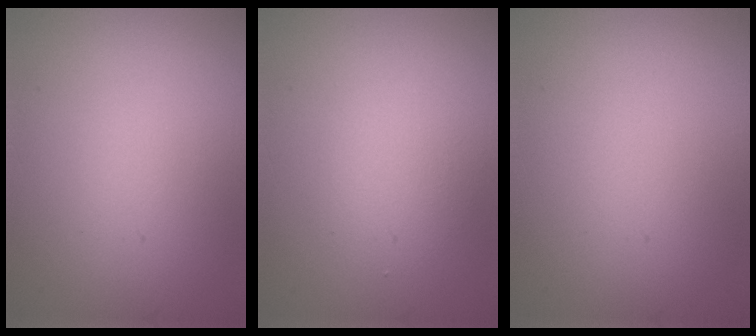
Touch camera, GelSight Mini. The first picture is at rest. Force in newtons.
{"total": 2.2, "press": 2.2, "slide": 0.1}
{"total": 0.0}